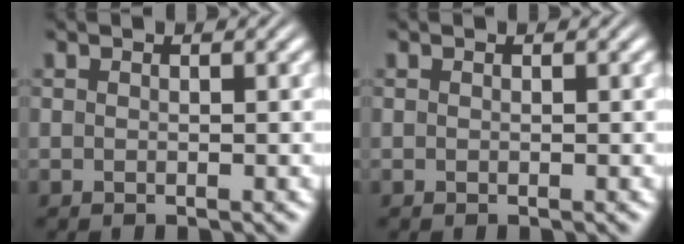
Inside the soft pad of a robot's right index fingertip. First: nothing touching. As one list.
[{"total": 0.0}]